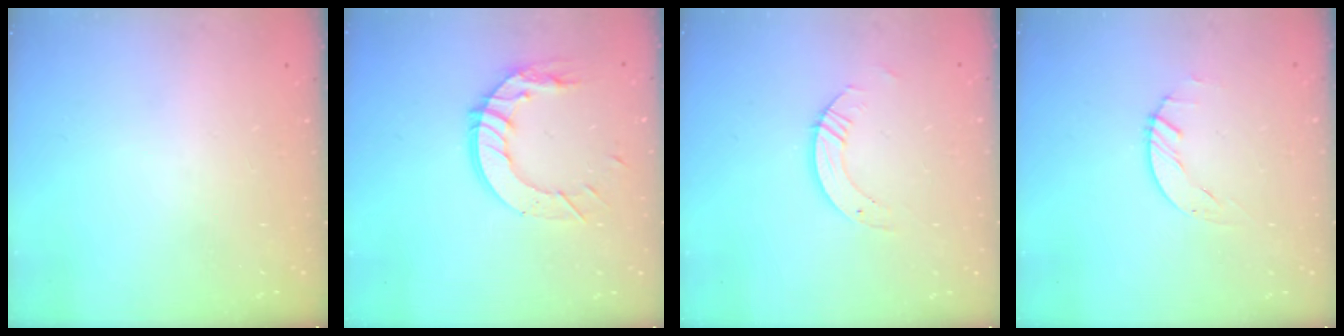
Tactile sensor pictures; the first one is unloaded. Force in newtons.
{"total": 11.6, "press": 11.6, "slide": 1.2}
{"total": 4.7, "press": 4.7, "slide": 0.3}
{"total": 1.5, "press": 1.4, "slide": 0.1}